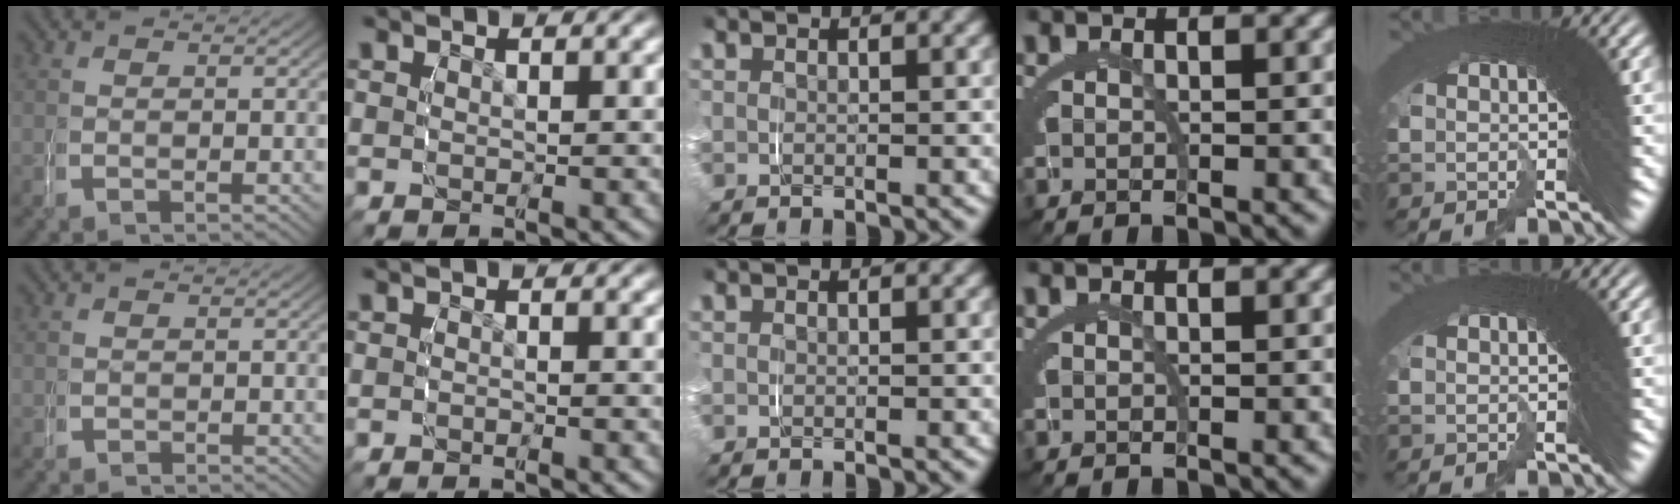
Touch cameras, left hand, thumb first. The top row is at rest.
{"thumb": {"total": 0.7, "force": [0.0, -0.2, -0.7], "torque": [0.013, 0.003, -0.002]}, "index": {"total": 0.7, "force": [-0.7, 0.0, 0.1], "torque": [0.003, 0.000, -0.012]}}